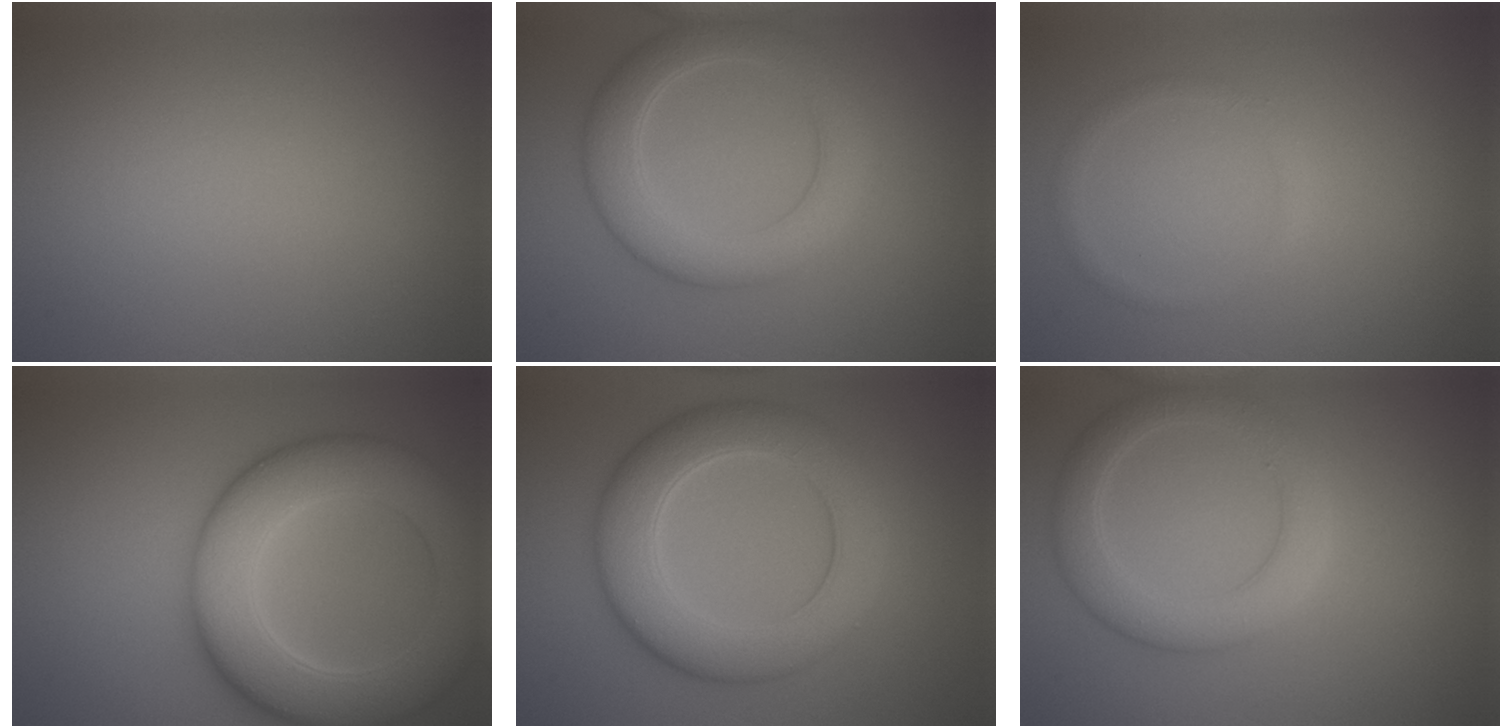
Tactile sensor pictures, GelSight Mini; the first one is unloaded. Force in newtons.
{"total": 5.0, "press": 5.0, "slide": 0.2}
{"total": 1.1, "press": 1.1, "slide": 0.0}
{"total": 10.6, "press": 10.6, "slide": 0.2}
{"total": 7.6, "press": 7.6, "slide": 0.1}
{"total": 4.3, "press": 4.3, "slide": 0.3}